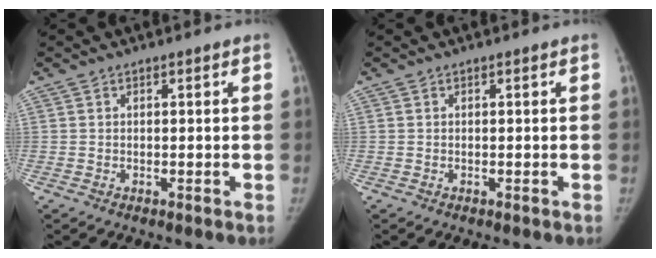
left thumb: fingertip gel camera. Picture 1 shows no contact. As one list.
[{"total": 0.0}]